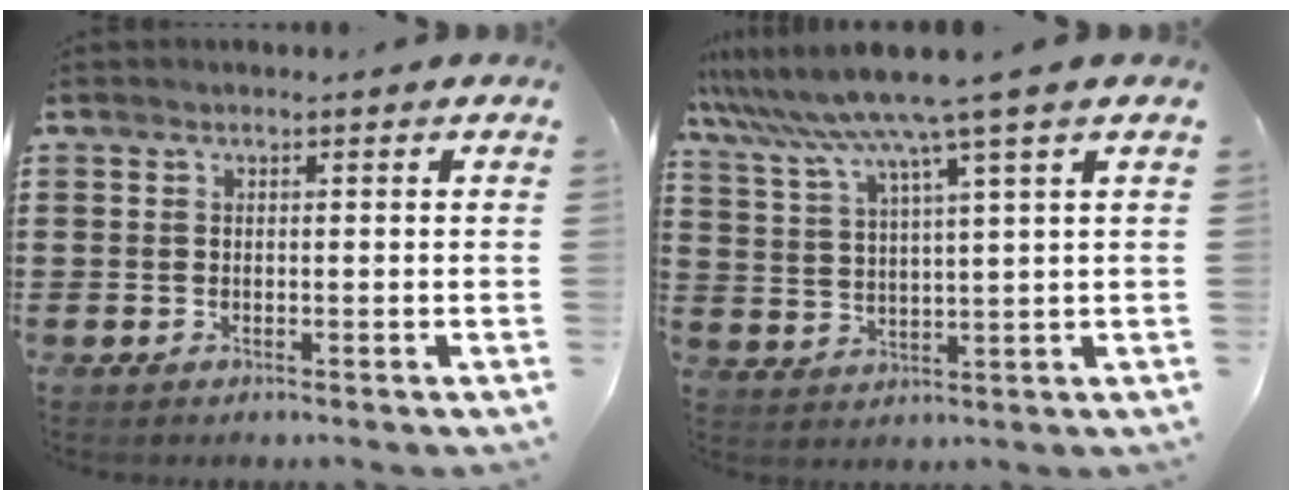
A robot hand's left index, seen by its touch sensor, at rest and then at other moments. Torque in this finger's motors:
{"motor_torque": [2.14, 0.00, 0.43, 0.21]}